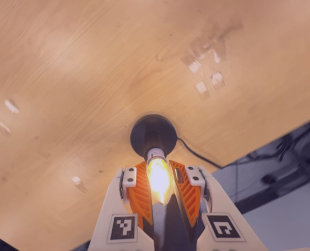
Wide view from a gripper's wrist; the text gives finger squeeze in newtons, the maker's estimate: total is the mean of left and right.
{"total": 13.4, "left": 13.7, "right": 13.2}